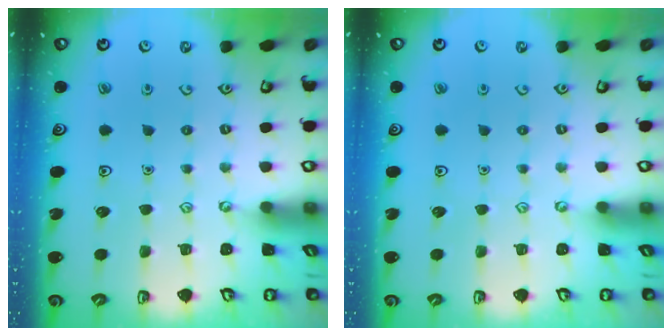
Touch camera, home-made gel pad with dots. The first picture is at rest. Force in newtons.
{"total": 0.0}